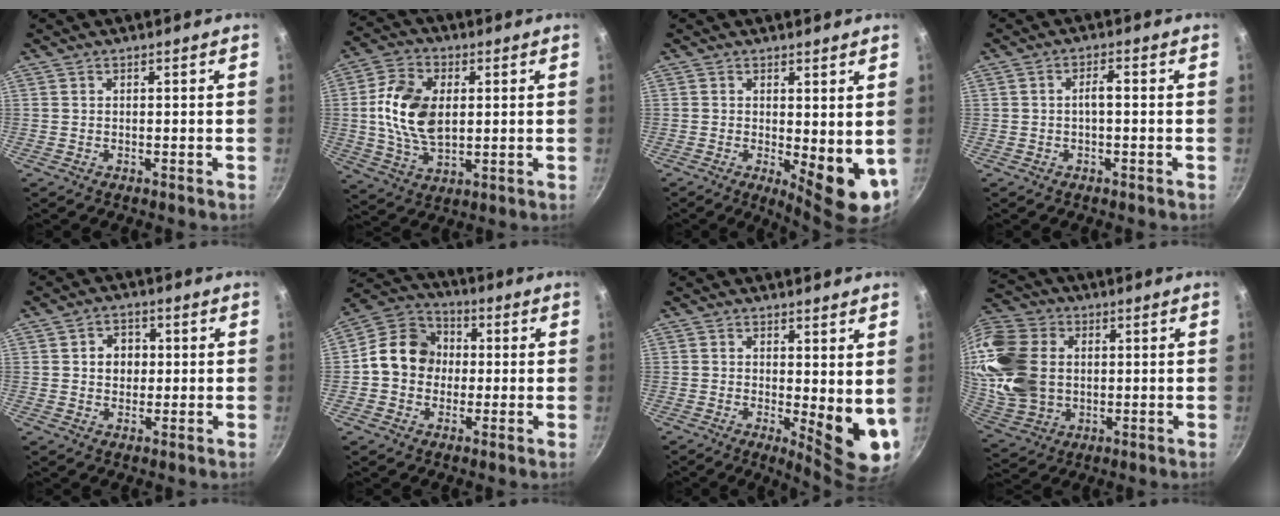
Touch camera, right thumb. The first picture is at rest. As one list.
[{"total": 13.5, "force": [1.5, 8.4, 10.4], "torque": [-0.184, 0.000, 0.025]}, {"total": 8.8, "force": [0.1, 3.6, 8.0], "torque": [-0.091, -0.017, 0.010]}, {"total": 2.4, "force": [-0.4, 0.8, 2.2], "torque": [-0.045, 0.016, -0.007]}, {"total": 5.2, "force": [0.6, 4.4, 2.7], "torque": [-0.016, 0.004, 0.005]}, {"total": 11.9, "force": [0.0, 10.4, 5.9], "torque": [-0.061, 0.027, -0.022]}, {"total": 9.1, "force": [0.6, 3.4, 8.4], "torque": [-0.097, -0.026, 0.013]}, {"total": 20.9, "force": [2.6, 16.0, 13.2], "torque": [-0.264, 0.005, 0.057]}]